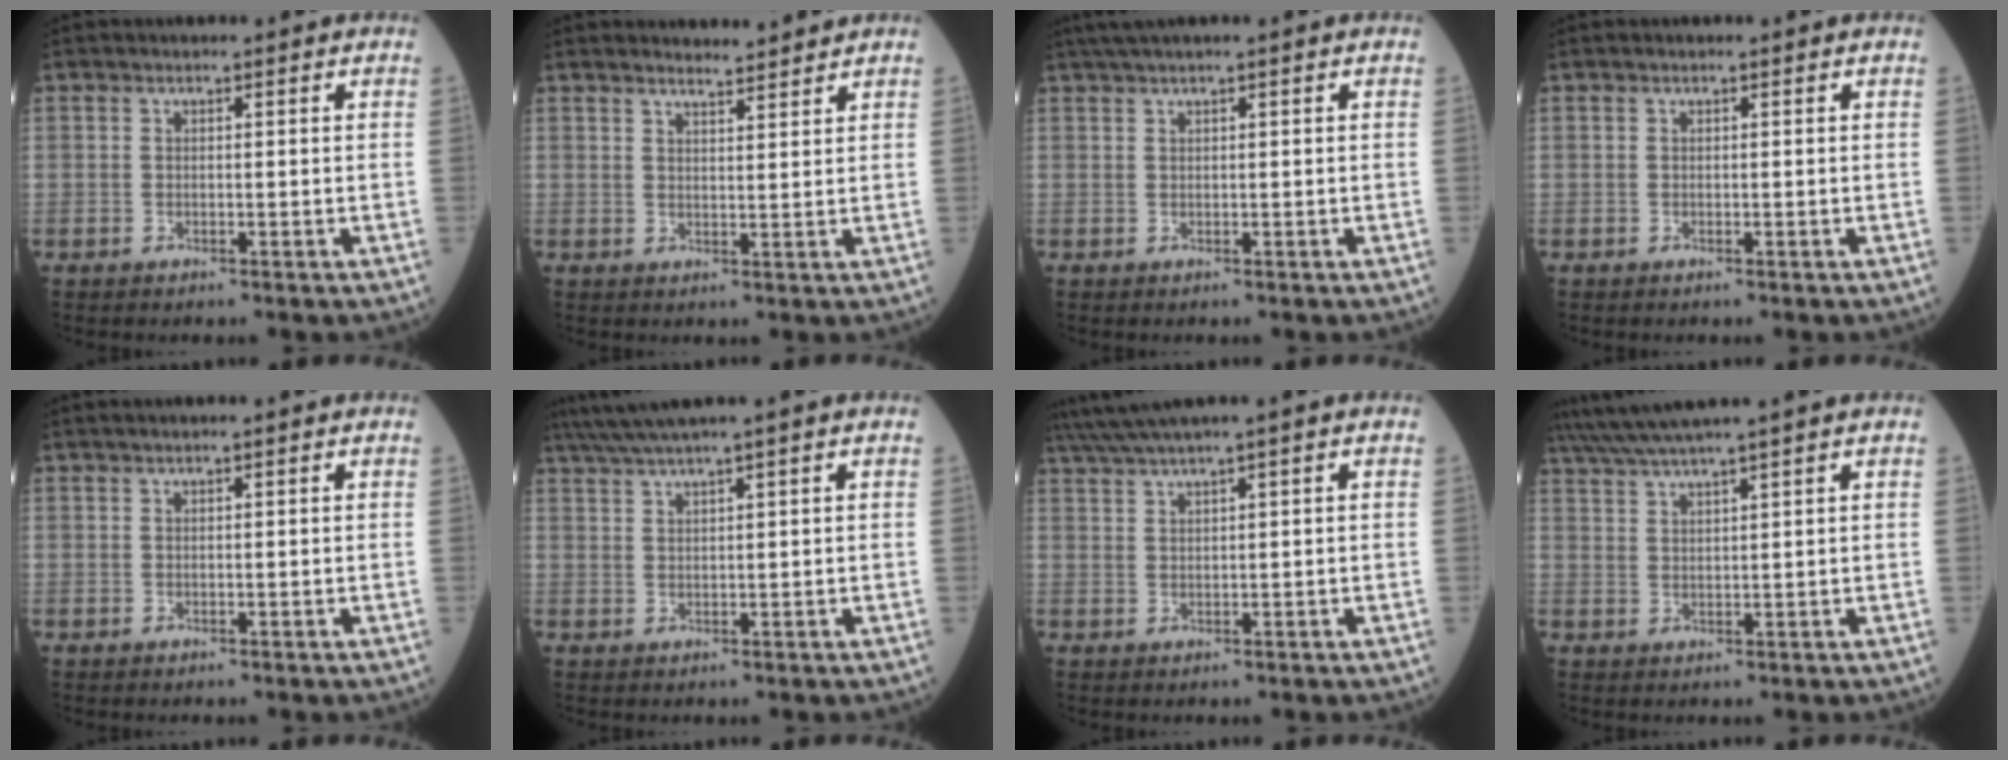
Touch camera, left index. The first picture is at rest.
{"total": 3.5, "force": [3.4, 0.1, 0.3], "torque": [-0.014, -0.001, 0.049]}
{"total": 2.3, "force": [1.5, -0.4, 1.6], "torque": [-0.040, 0.017, 0.036]}
{"total": 0.0}
{"total": 0.9, "force": [0.6, -0.2, 0.6], "torque": [-0.016, 0.011, 0.017]}
{"total": 5.1, "force": [3.9, -1.2, 3.0], "torque": [-0.067, 0.018, 0.080]}
{"total": 4.8, "force": [3.6, -1.0, 3.1], "torque": [-0.073, 0.018, 0.077]}
{"total": 6.2, "force": [5.2, -1.8, 2.8], "torque": [-0.056, 0.017, 0.101]}